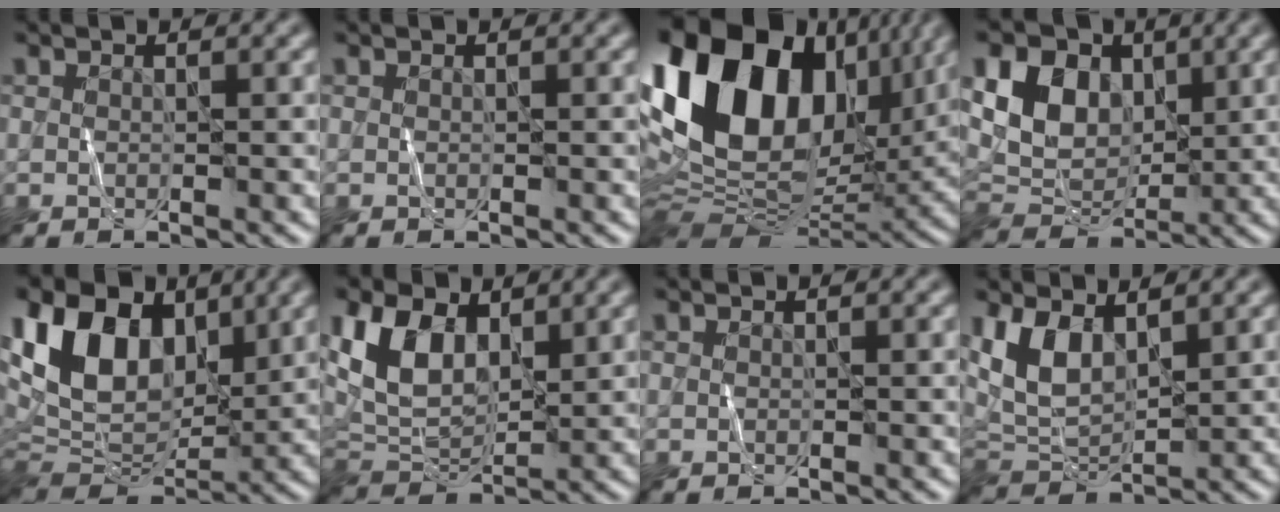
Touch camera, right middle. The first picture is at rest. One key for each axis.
{"total": 0.0}
{"total": 20.0, "fx": 6.0, "fy": 13.0, "fz": 14.0, "tx": -0.280, "ty": 0.015, "tz": 0.117}
{"total": 8.2, "fx": 2.5, "fy": 5.9, "fz": 5.1, "tx": -0.105, "ty": 0.006, "tz": 0.038}
{"total": 12.9, "fx": 5.0, "fy": 8.3, "fz": 8.6, "tx": -0.176, "ty": 0.022, "tz": 0.084}
{"total": 7.6, "fx": 2.9, "fy": 4.8, "fz": 5.2, "tx": -0.116, "ty": -0.003, "tz": 0.051}
{"total": 0.0}
{"total": 5.7, "fx": 2.5, "fy": 3.1, "fz": 4.1, "tx": -0.092, "ty": -0.006, "tz": 0.049}